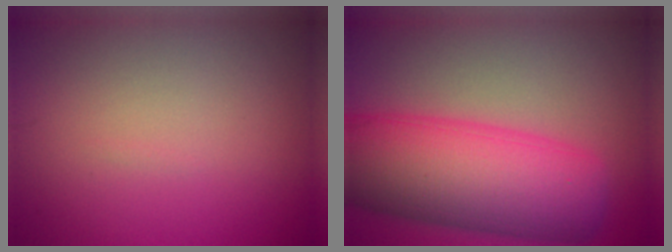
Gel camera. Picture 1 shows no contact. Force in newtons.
{"total": 11.9, "press": 11.9, "slide": 0.3}